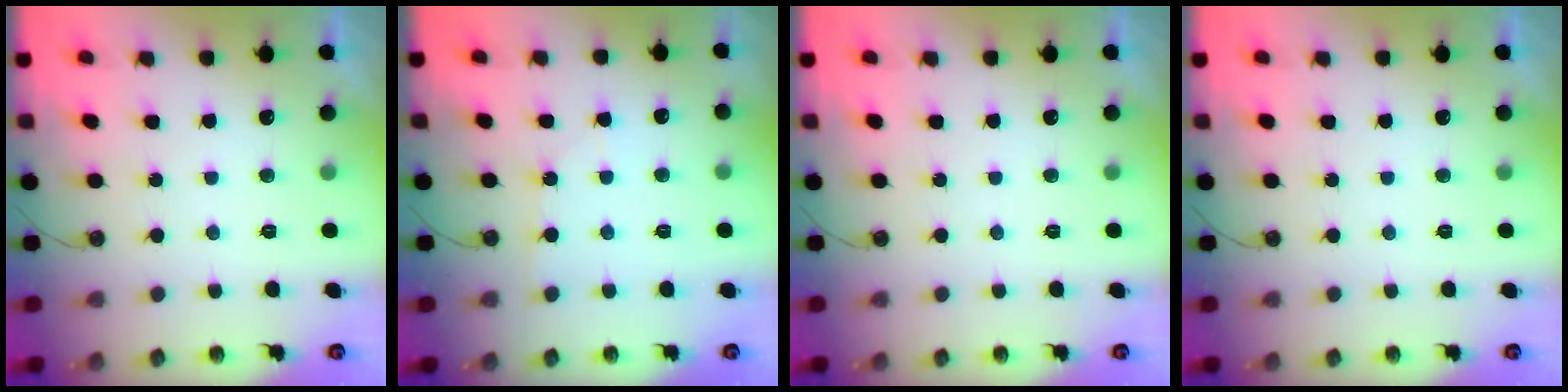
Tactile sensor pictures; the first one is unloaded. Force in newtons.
{"total": 3.8, "press": 3.8, "slide": 0.4}
{"total": 0.0}
{"total": 0.0}